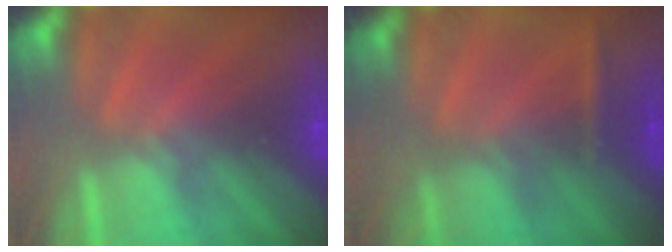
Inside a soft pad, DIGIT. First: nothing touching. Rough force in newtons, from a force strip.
{"total": 2.3}